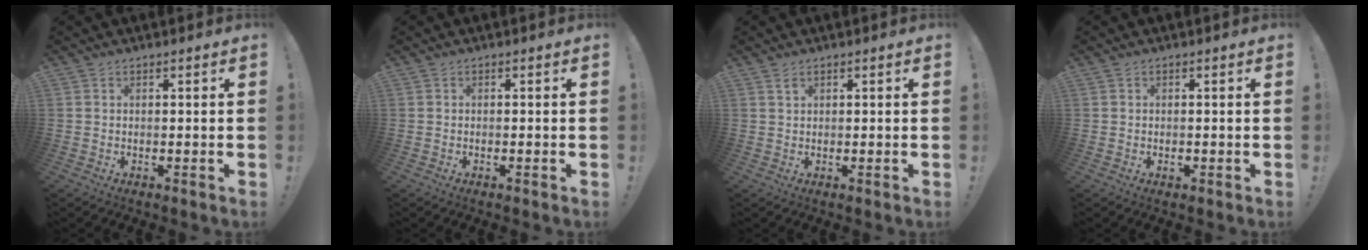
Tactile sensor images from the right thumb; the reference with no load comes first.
{"total": 0.5, "force": [-0.4, 0.0, 0.3], "torque": [-0.008, 0.002, -0.008]}
{"total": 1.5, "force": [0.9, 0.8, 1.0], "torque": [-0.016, 0.000, 0.016]}
{"total": 0.7, "force": [-0.4, 0.5, 0.2], "torque": [0.003, 0.001, -0.009]}